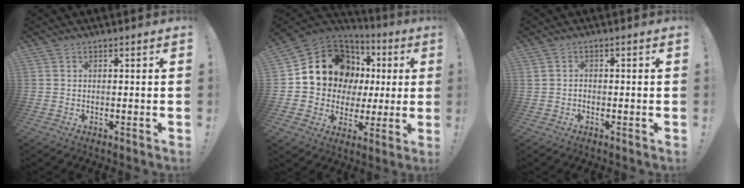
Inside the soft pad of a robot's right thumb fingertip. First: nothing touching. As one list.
[{"total": 15.7, "force": [5.7, 12.7, 7.1], "torque": [-0.111, -0.030, 0.129]}, {"total": 1.1, "force": [-0.8, 0.5, 0.4], "torque": [-0.007, 0.004, -0.015]}]